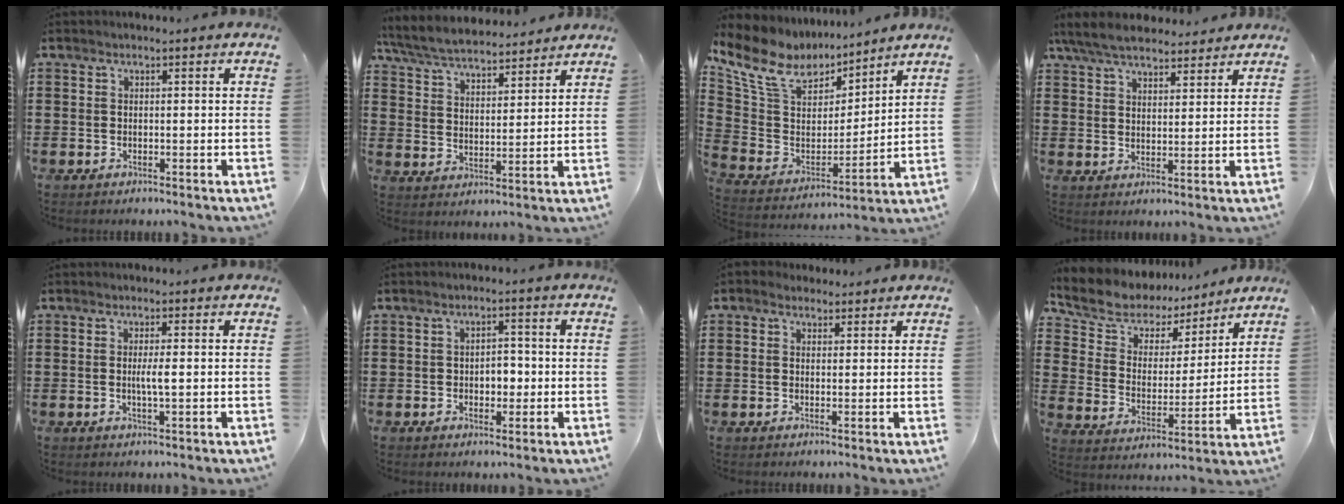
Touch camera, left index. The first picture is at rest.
{"total": 6.0, "force": [5.8, 0.9, 1.5], "torque": [-0.055, -0.027, 0.102]}
{"total": 11.4, "force": [8.8, 5.7, 4.4], "torque": [-0.133, -0.038, 0.163]}
{"total": 6.2, "force": [5.6, 1.8, 2.0], "torque": [-0.059, -0.011, 0.104]}
{"total": 2.5, "force": [0.0, 0.2, 2.4], "torque": [-0.047, -0.004, -0.002]}
{"total": 3.1, "force": [-0.5, 1.8, 2.5], "torque": [-0.044, 0.001, -0.015]}
{"total": 1.9, "force": [1.5, 1.2, 0.2], "torque": [-0.009, 0.008, 0.029]}
{"total": 7.0, "force": [6.1, 3.5, 0.4], "torque": [-0.056, -0.040, 0.107]}